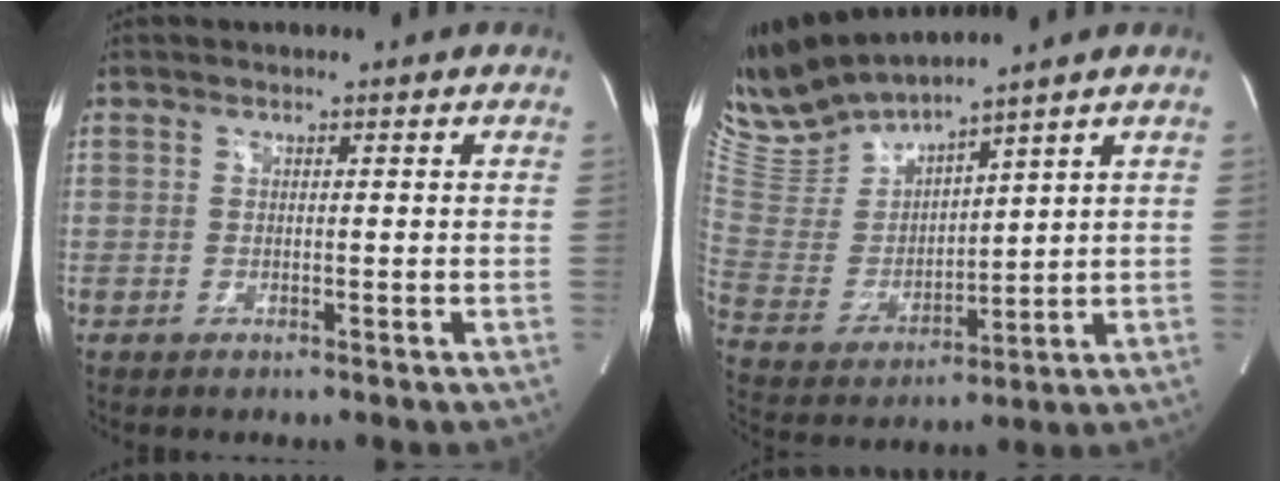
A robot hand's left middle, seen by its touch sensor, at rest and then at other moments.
{"total": 10.7, "force": [10.2, -0.2, 3.0], "torque": [-0.084, -0.004, 0.223]}